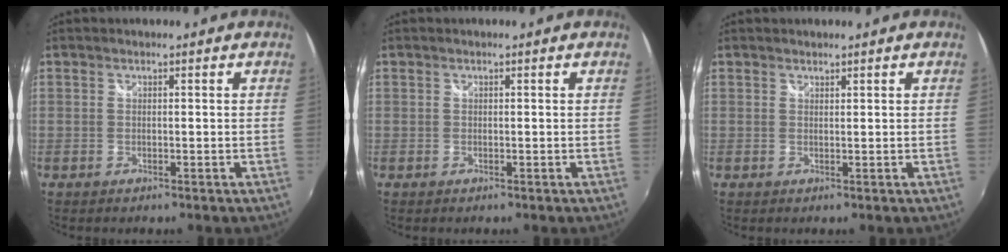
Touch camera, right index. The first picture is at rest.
{"total": 0.0}
{"total": 0.6, "force": [0.5, 0.2, 0.0], "torque": [0.002, 0.001, 0.010]}